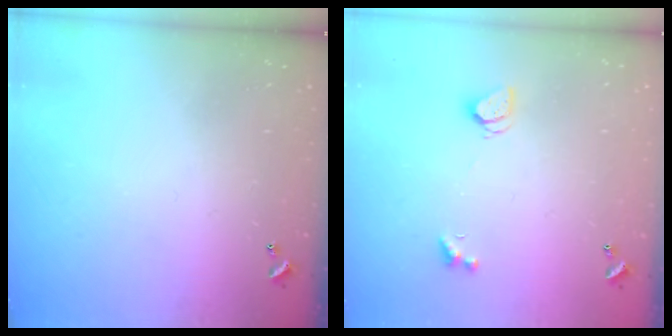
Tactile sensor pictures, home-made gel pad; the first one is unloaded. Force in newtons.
{"total": 2.0, "press": 2.0, "slide": 0.3}